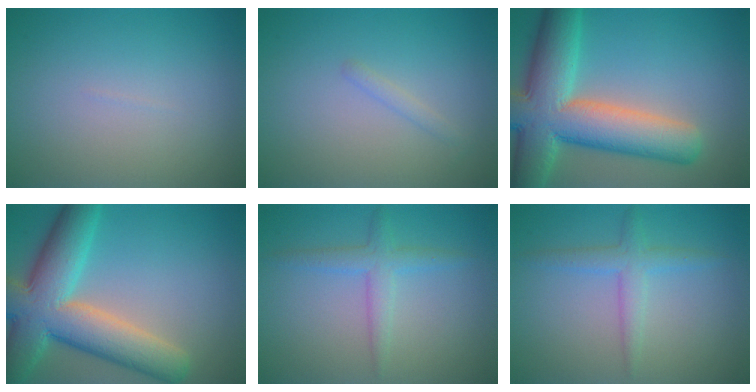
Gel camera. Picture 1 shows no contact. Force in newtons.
{"total": 0.9, "press": 0.9, "slide": 0.0}
{"total": 12.0, "press": 12.0, "slide": 0.7}
{"total": 10.8, "press": 10.8, "slide": 0.9}
{"total": 2.5, "press": 2.5, "slide": 0.1}
{"total": 2.5, "press": 2.5, "slide": 0.1}